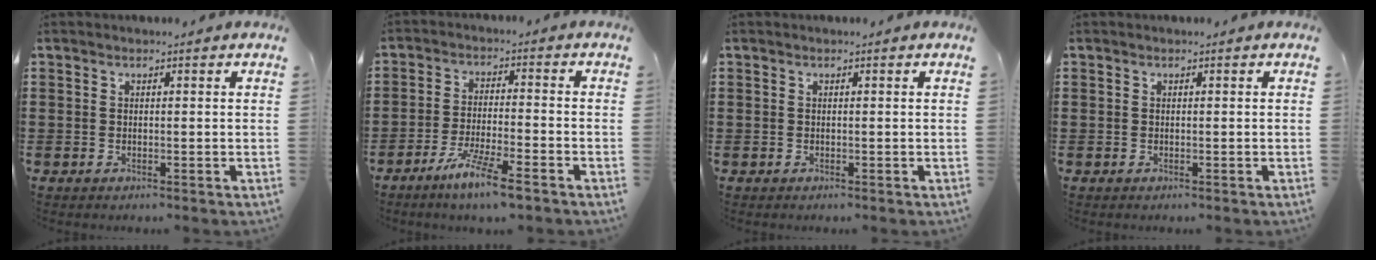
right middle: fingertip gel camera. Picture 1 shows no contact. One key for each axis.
{"total": 7.1, "fx": -5.4, "fy": 0.3, "fz": 4.7, "tx": -0.092, "ty": -0.009, "tz": -0.096}
{"total": 0.0}
{"total": 0.0}